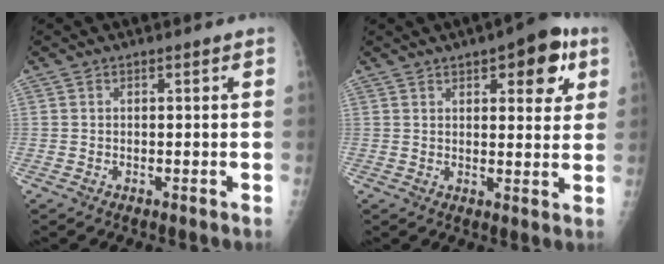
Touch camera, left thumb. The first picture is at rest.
{"total": 10.3, "force": [4.9, 4.3, 8.0], "torque": [-0.067, -0.012, 0.056]}